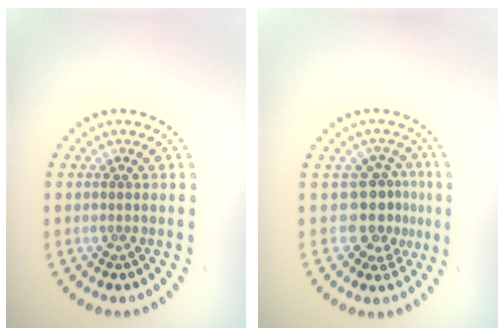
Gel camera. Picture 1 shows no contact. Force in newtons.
{"total": 3.5, "press": 2.7, "slide": 2.2}